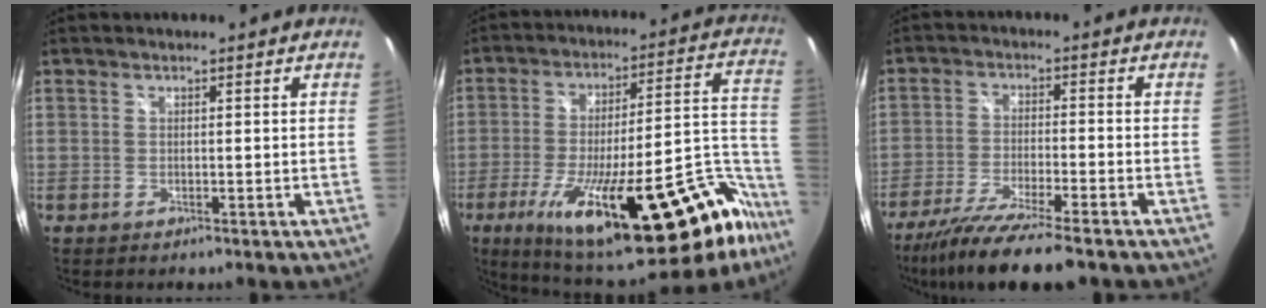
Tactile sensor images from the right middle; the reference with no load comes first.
{"total": 34.9, "force": [-22.5, 10.1, 24.6], "torque": [-0.361, -0.014, -0.316]}
{"total": 13.1, "force": [-10.5, 1.0, 7.7], "torque": [-0.164, -0.037, -0.184]}